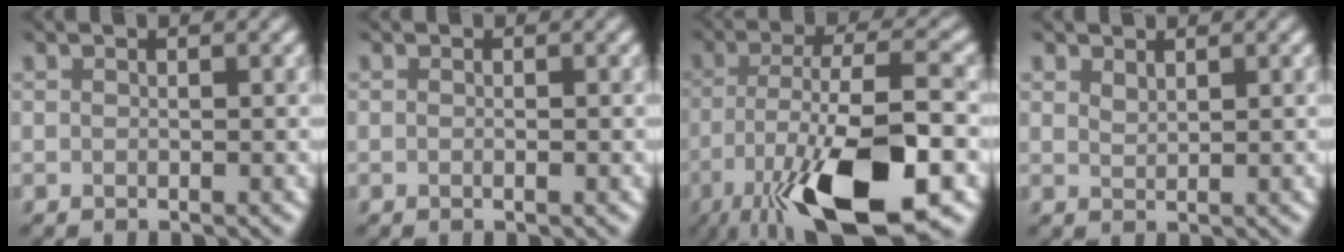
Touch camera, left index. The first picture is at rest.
{"total": 0.8, "force": [-0.1, 0.6, 0.6], "torque": [0.006, 0.010, -0.014]}
{"total": 12.8, "force": [-6.0, 3.7, 10.7], "torque": [-0.203, -0.012, -0.089]}
{"total": 0.7, "force": [0.6, 0.1, -0.2], "torque": [0.006, 0.004, 0.019]}